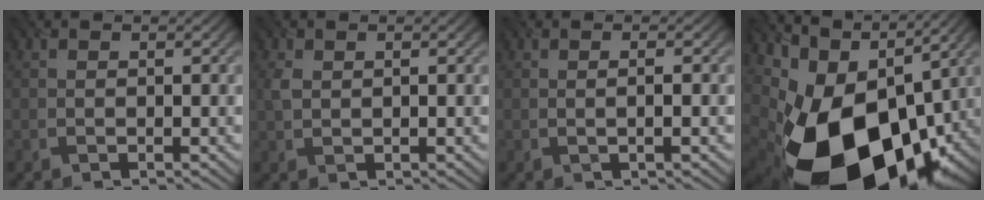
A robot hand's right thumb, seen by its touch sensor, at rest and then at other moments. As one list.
[{"total": 2.2, "force": [0.6, 1.2, 1.7], "torque": [-0.042, 0.001, 0.015]}, {"total": 1.6, "force": [0.0, 0.2, 1.6], "torque": [-0.031, 0.002, -0.004]}, {"total": 19.3, "force": [-3.4, 12.9, 13.9], "torque": [-0.272, -0.051, -0.025]}]